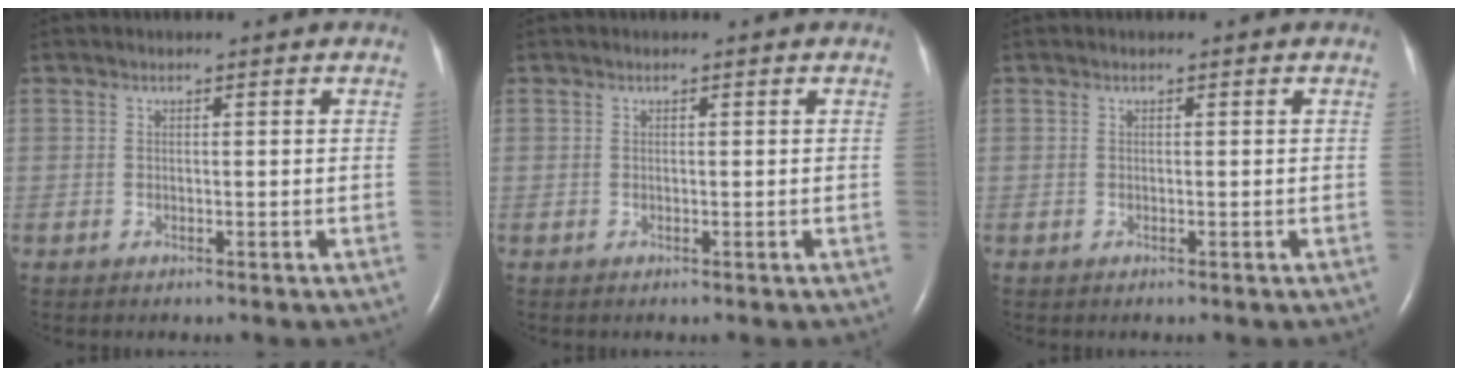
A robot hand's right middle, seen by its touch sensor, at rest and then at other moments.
{"total": 0.0}
{"total": 0.0}